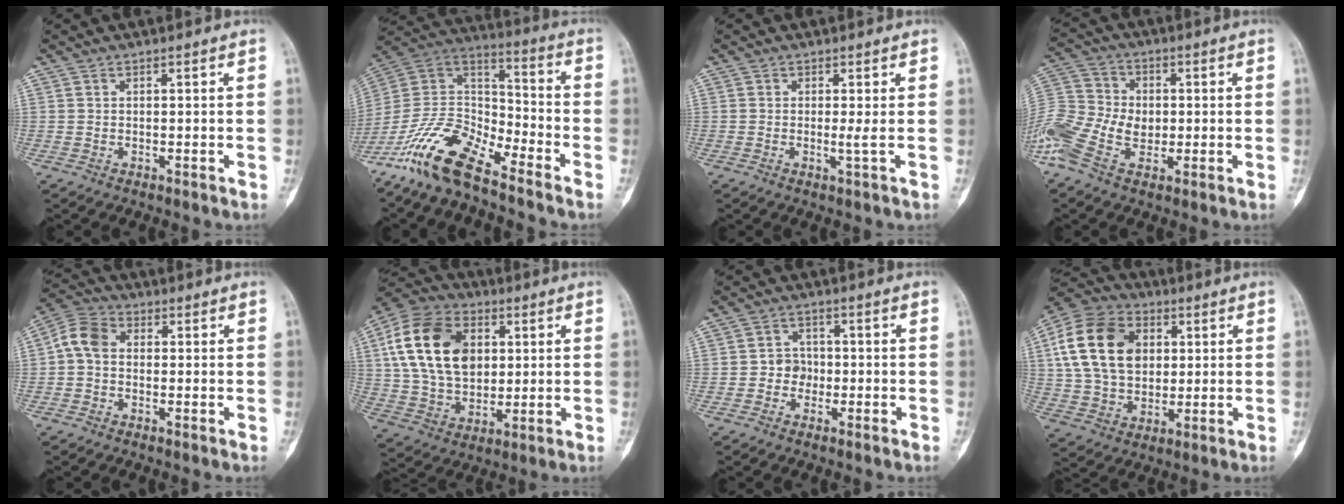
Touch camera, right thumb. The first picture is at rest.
{"total": 16.1, "force": [-12.0, 5.3, 9.2], "torque": [-0.161, 0.080, -0.236]}
{"total": 1.3, "force": [0.0, -0.3, 1.3], "torque": [-0.024, -0.003, -0.001]}
{"total": 15.4, "force": [-3.1, 11.0, 10.4], "torque": [-0.248, 0.018, -0.056]}
{"total": 6.4, "force": [0.2, 4.8, 4.3], "torque": [-0.080, 0.021, -0.008]}
{"total": 19.7, "force": [4.5, 13.5, 13.6], "torque": [-0.234, 0.002, 0.081]}
{"total": 3.5, "force": [-0.9, 3.1, 1.4], "torque": [0.006, 0.013, -0.023]}
{"total": 18.2, "force": [4.1, 13.0, 12.0], "torque": [-0.206, 0.007, 0.073]}